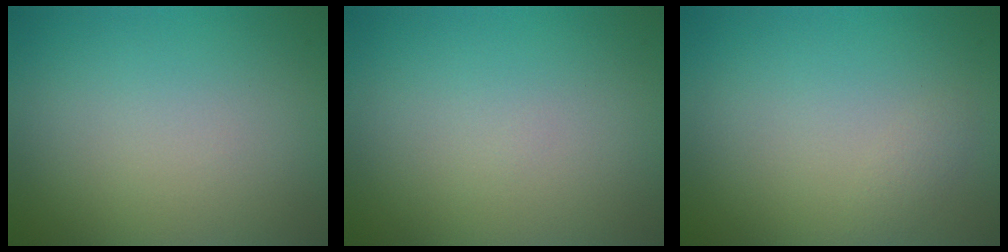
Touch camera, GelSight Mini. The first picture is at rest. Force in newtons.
{"total": 0.0}
{"total": 0.8, "press": 0.8, "slide": 0.0}